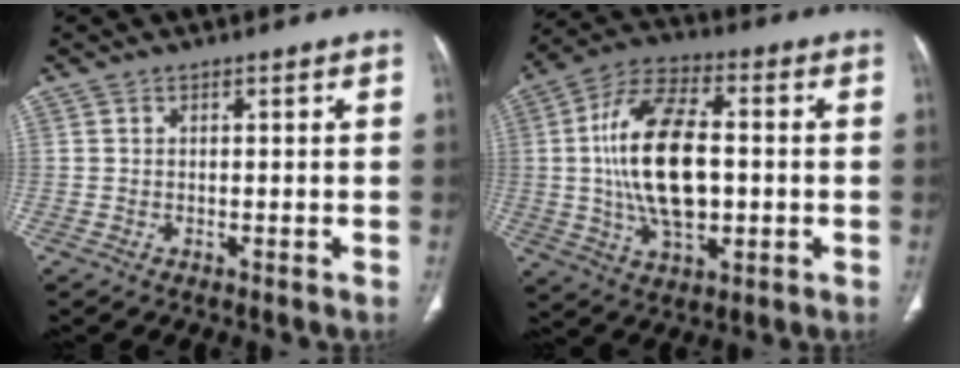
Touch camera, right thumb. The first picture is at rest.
{"total": 18.5, "force": [0.2, 9.6, 15.8], "torque": [-0.291, 0.012, 0.004]}